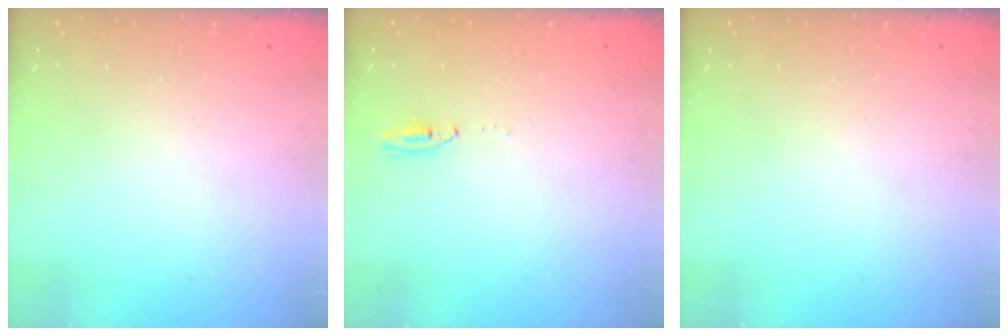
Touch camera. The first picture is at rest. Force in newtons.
{"total": 4.1, "press": 3.1, "slide": 2.6}
{"total": 0.0}